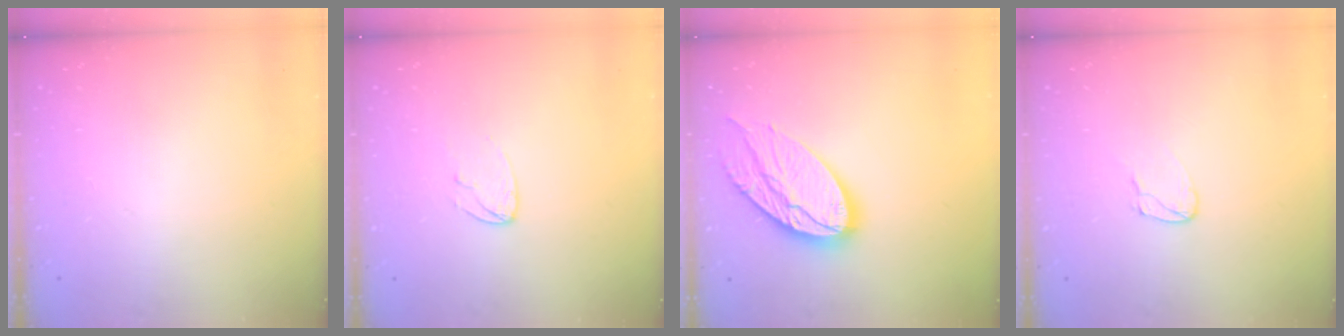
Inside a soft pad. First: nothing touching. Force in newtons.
{"total": 5.5, "press": 5.5, "slide": 0.3}
{"total": 17.6, "press": 17.5, "slide": 1.4}
{"total": 4.4, "press": 4.3, "slide": 0.4}